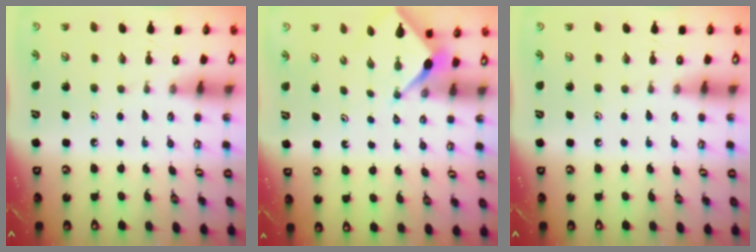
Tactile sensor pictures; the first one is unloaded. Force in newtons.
{"total": 2.5, "press": 2.4, "slide": 0.3}
{"total": 0.0}